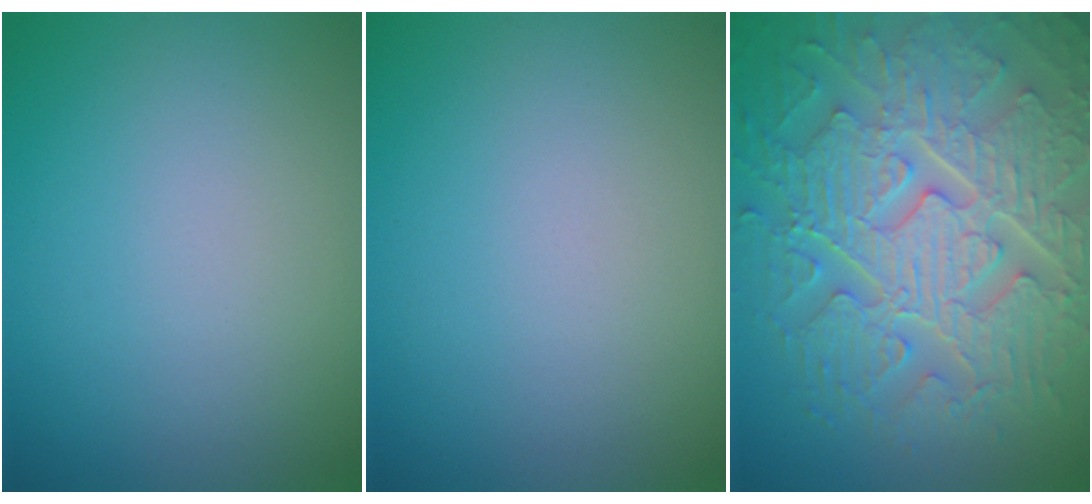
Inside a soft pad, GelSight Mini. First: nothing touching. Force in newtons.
{"total": 0.0}
{"total": 9.4, "press": 6.9, "slide": 6.4}